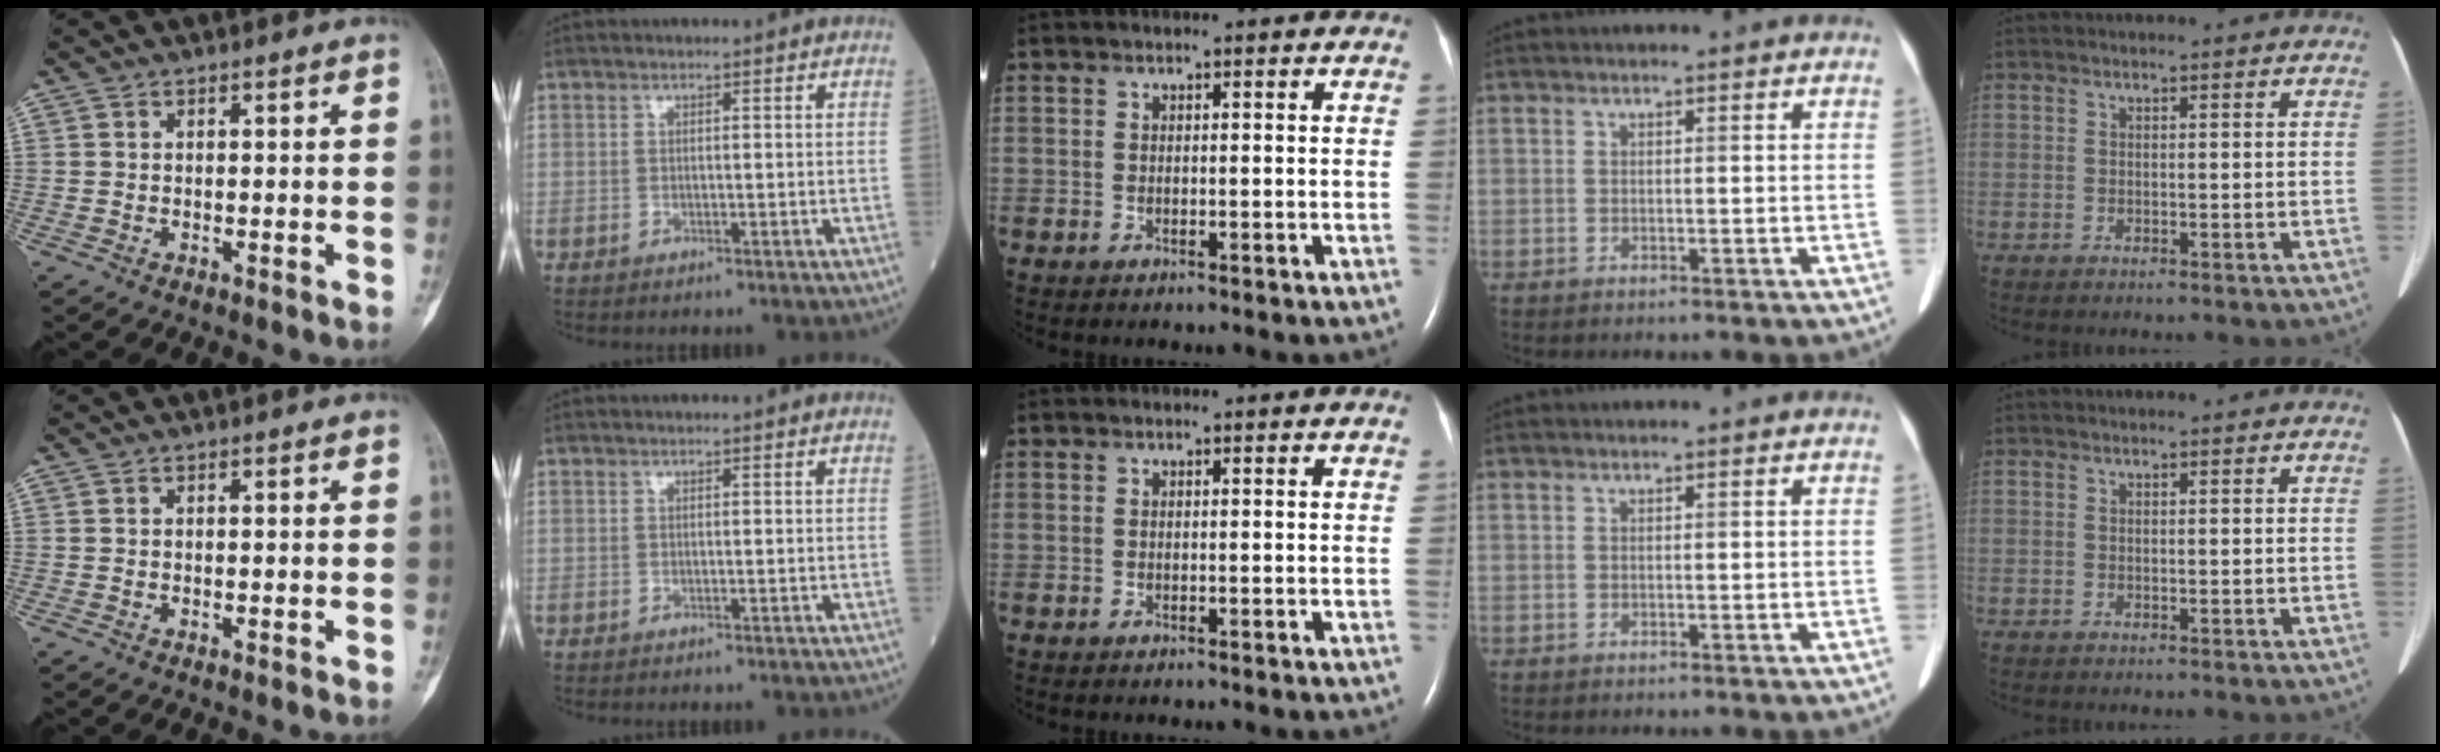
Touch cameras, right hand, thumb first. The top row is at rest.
{}